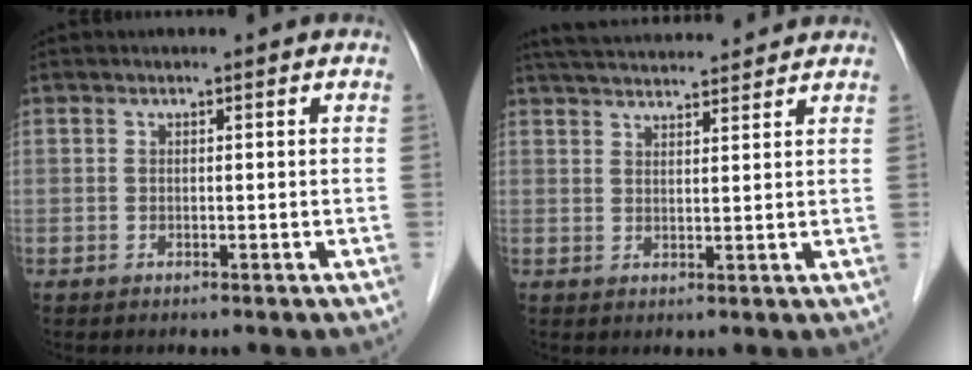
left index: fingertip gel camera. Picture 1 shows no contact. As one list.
[{"total": 11.7, "force": [11.0, 1.1, 3.8], "torque": [-0.072, 0.031, 0.167]}]